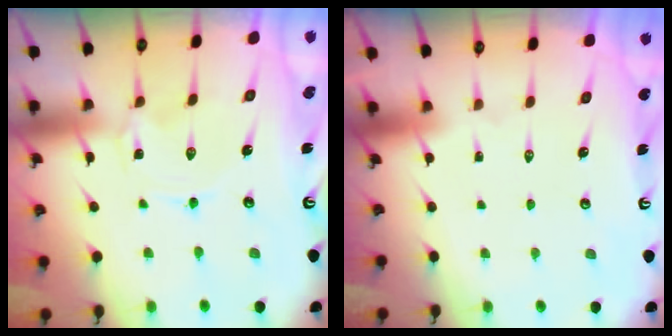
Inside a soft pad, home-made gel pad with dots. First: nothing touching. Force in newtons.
{"total": 1.5, "press": 1.5, "slide": 0.1}